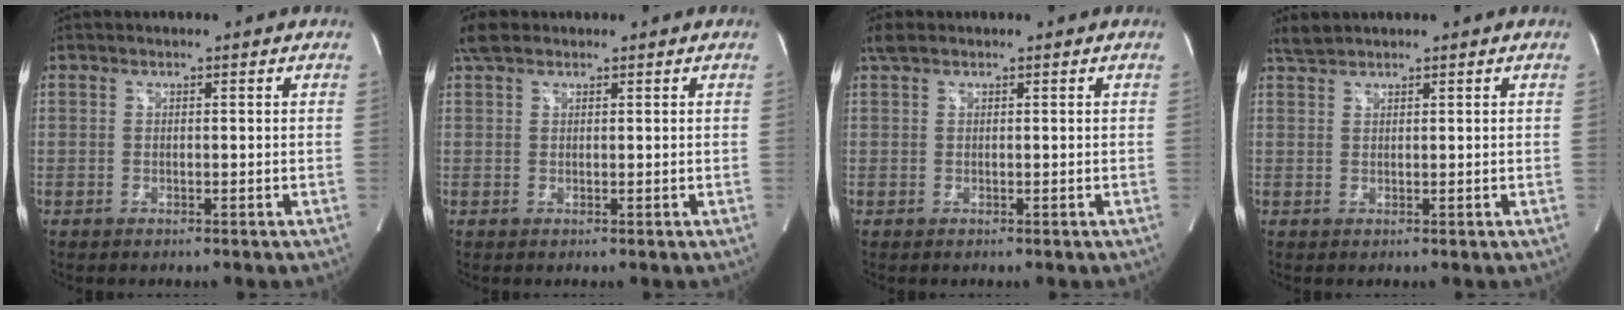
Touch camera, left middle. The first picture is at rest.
{"total": 2.7, "force": [2.0, 1.3, 1.2], "torque": [-0.034, 0.022, 0.039]}
{"total": 1.6, "force": [1.2, 0.7, 0.8], "torque": [-0.021, 0.017, 0.025]}
{"total": 1.7, "force": [1.7, 0.0, 0.1], "torque": [-0.009, 0.009, 0.039]}